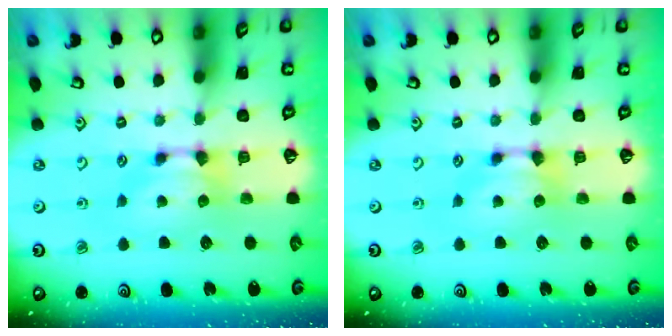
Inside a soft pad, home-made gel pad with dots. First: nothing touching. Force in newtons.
{"total": 0.0}